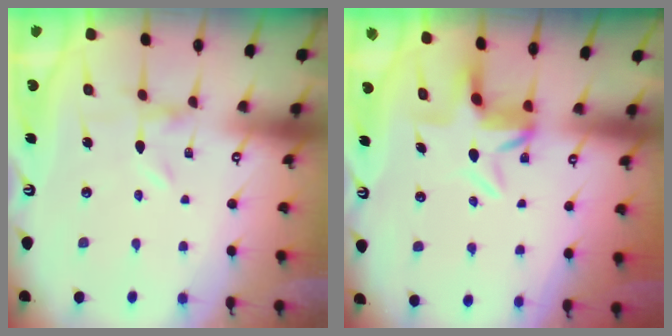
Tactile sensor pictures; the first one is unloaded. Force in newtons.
{"total": 6.5, "press": 6.2, "slide": 2.0}